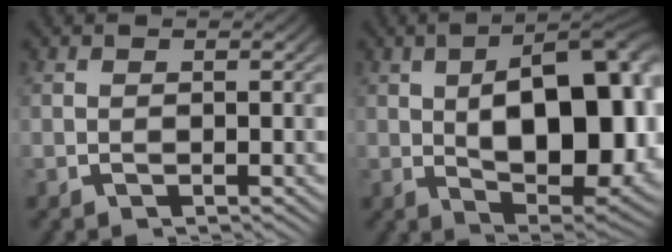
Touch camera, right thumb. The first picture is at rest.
{"total": 15.8, "force": [0.1, 8.5, 13.3], "torque": [-0.204, -0.048, 0.029]}